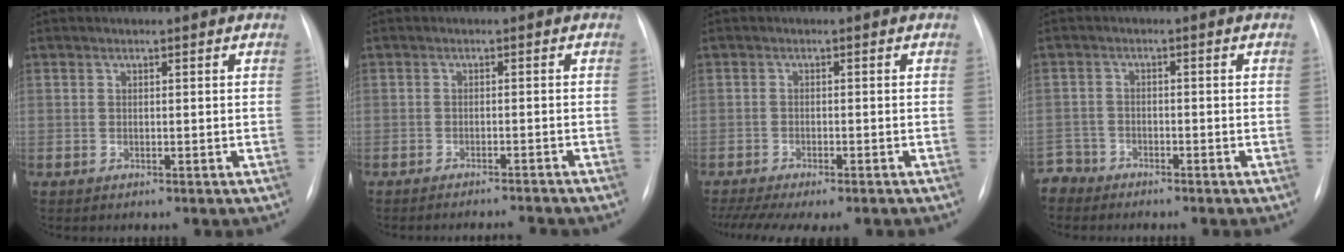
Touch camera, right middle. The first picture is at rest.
{"total": 5.9, "force": [-5.6, -0.4, 1.7], "torque": [-0.015, -0.007, -0.067]}
{"total": 11.3, "force": [-9.0, 3.0, 6.1], "torque": [-0.106, 0.000, -0.127]}
{"total": 3.4, "force": [-3.0, 1.2, -1.0], "torque": [0.020, -0.002, -0.061]}